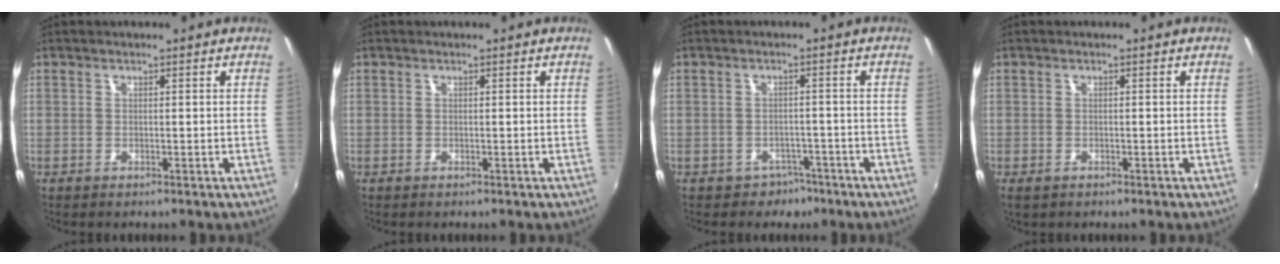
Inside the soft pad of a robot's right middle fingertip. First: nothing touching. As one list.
[{"total": 0.0}, {"total": 3.1, "force": [-2.0, 2.4, 0.3], "torque": [-0.014, 0.001, -0.025]}, {"total": 1.2, "force": [-0.8, 0.5, 0.7], "torque": [-0.015, -0.007, -0.012]}]